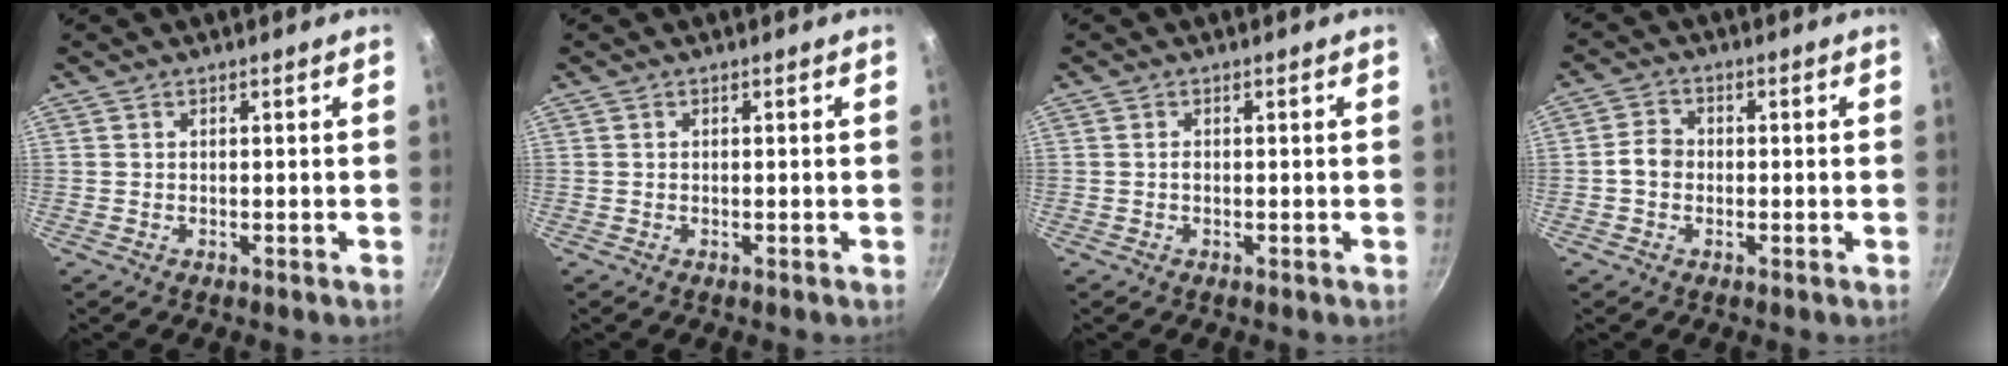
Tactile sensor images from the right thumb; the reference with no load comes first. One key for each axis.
{"total": 0.0}
{"total": 1.2, "fx": -0.3, "fy": 0.7, "fz": 1.0, "tx": -0.018, "ty": 0.004, "tz": -0.006}
{"total": 3.8, "fx": -0.7, "fy": 3.2, "fz": 2.0, "tx": -0.022, "ty": 0.018, "tz": -0.020}